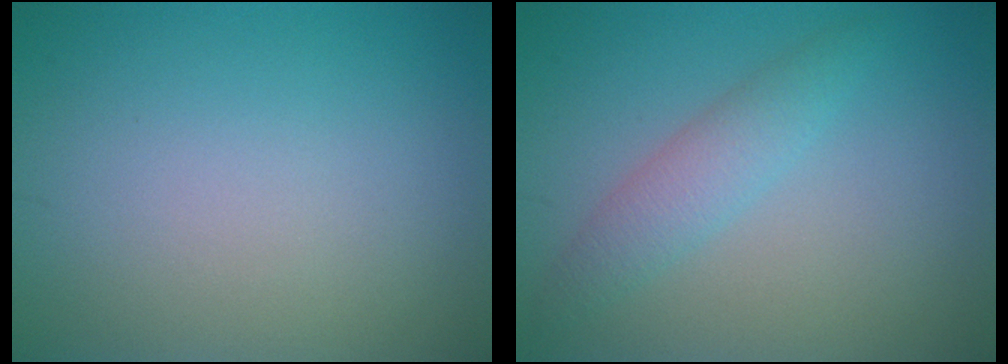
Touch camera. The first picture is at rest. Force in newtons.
{"total": 2.5, "press": 2.5, "slide": 0.1}